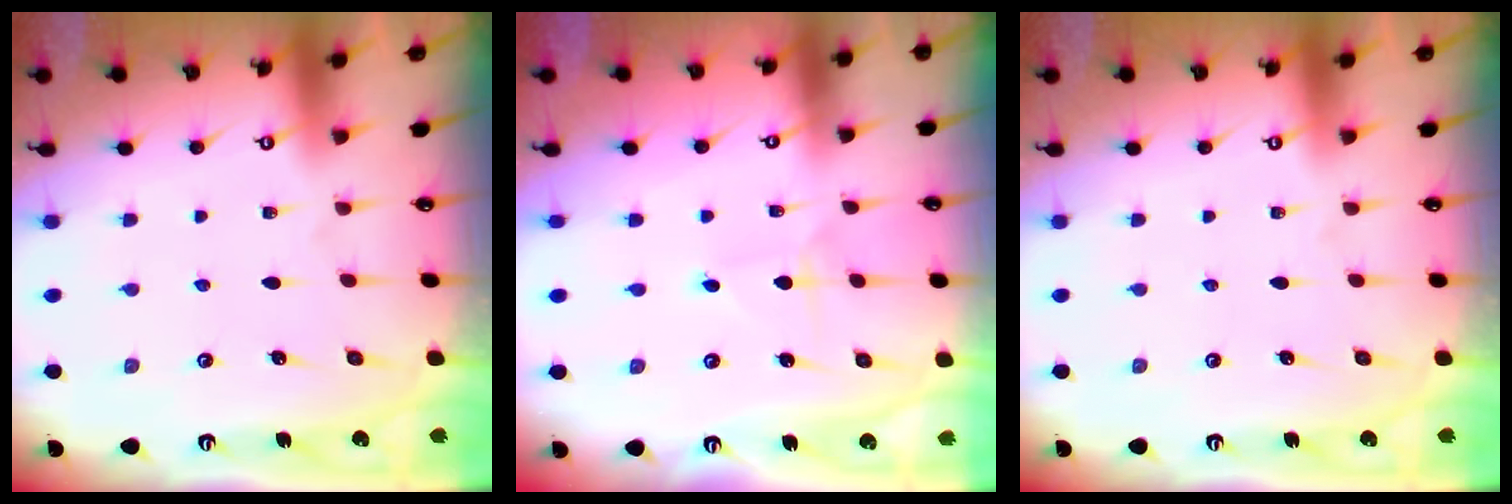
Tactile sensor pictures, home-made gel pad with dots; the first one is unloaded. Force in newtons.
{"total": 1.6, "press": 1.6, "slide": 0.2}
{"total": 0.0}